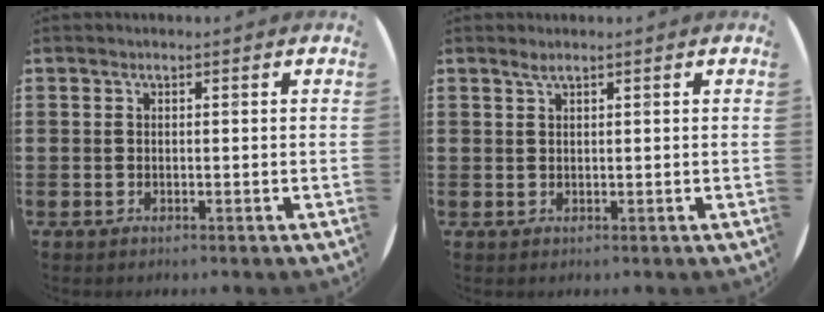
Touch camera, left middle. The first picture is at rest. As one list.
[{"total": 0.9, "force": [0.6, 0.0, 0.6], "torque": [-0.013, 0.001, 0.012]}]